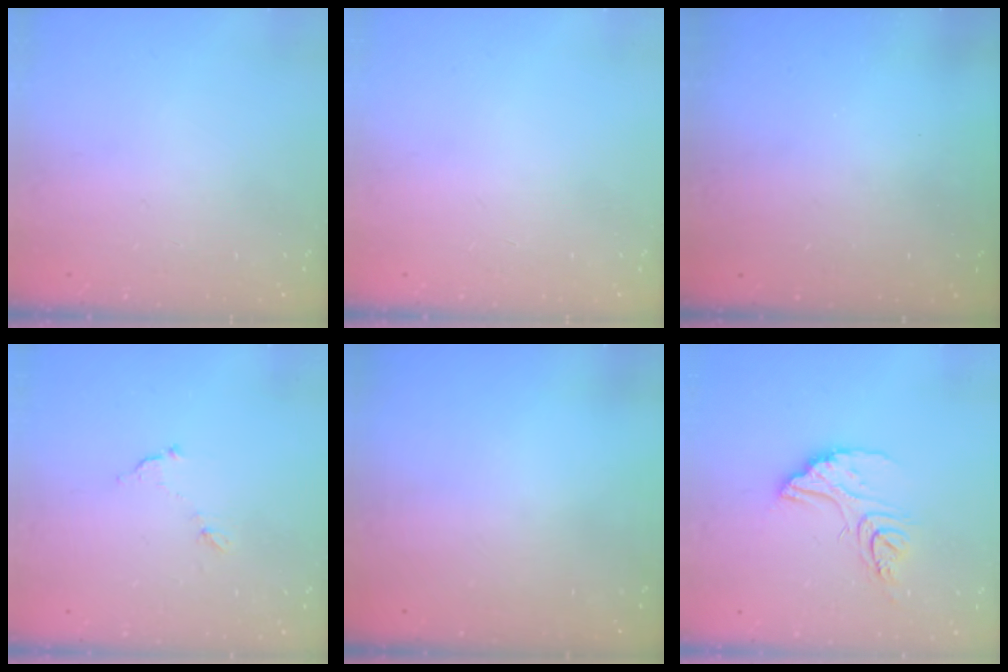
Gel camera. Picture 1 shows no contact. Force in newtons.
{"total": 0.0}
{"total": 3.3, "press": 3.3, "slide": 0.1}
{"total": 6.1, "press": 6.1, "slide": 0.3}
{"total": 2.9, "press": 2.9, "slide": 0.3}
{"total": 13.2, "press": 13.1, "slide": 1.1}